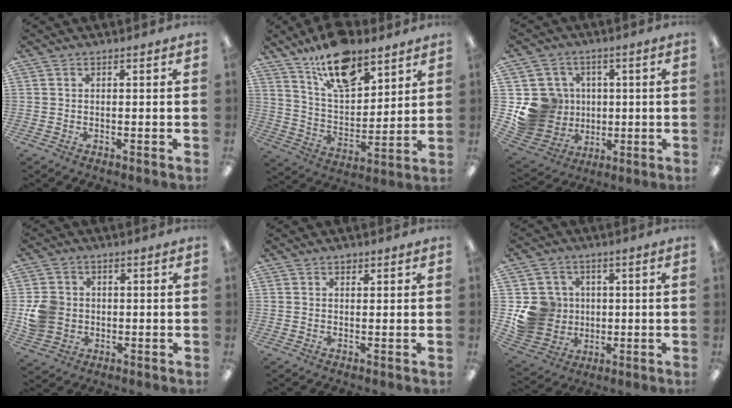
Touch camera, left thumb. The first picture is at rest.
{"total": 15.8, "force": [11.3, 7.1, 8.6], "torque": [-0.148, -0.055, 0.200]}
{"total": 14.6, "force": [0.0, 13.9, 4.5], "torque": [-0.114, 0.003, 0.021]}
{"total": 7.8, "force": [-0.3, 7.1, 3.4], "torque": [-0.072, 0.014, -0.003]}
{"total": 1.1, "force": [0.7, 0.6, 0.4], "torque": [-0.001, -0.001, 0.012]}
{"total": 11.3, "force": [-0.1, 10.9, 2.9], "torque": [-0.065, 0.015, 0.013]}